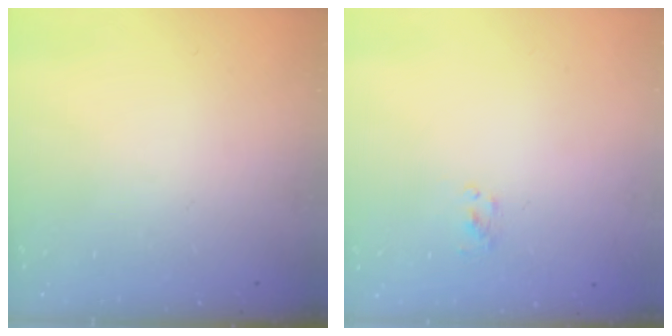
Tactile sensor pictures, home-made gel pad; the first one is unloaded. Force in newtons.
{"total": 1.8, "press": 1.6, "slide": 0.8}